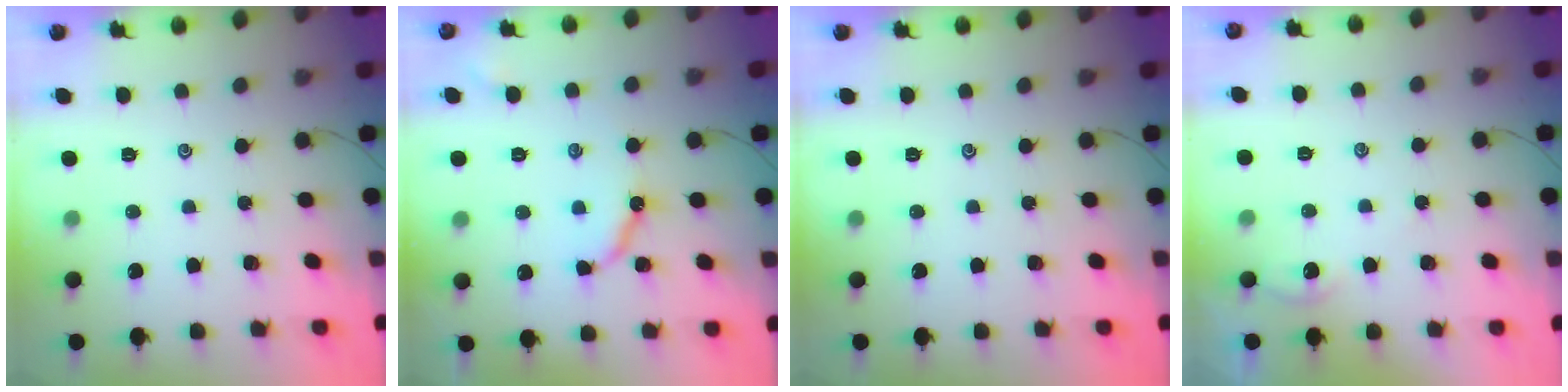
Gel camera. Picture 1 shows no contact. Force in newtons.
{"total": 7.0, "press": 7.0, "slide": 0.5}
{"total": 0.0}
{"total": 1.0, "press": 1.0, "slide": 0.2}